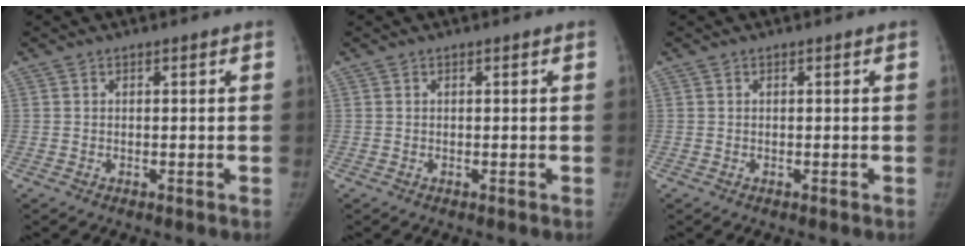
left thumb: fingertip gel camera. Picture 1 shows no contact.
{"total": 0.0}
{"total": 0.0}